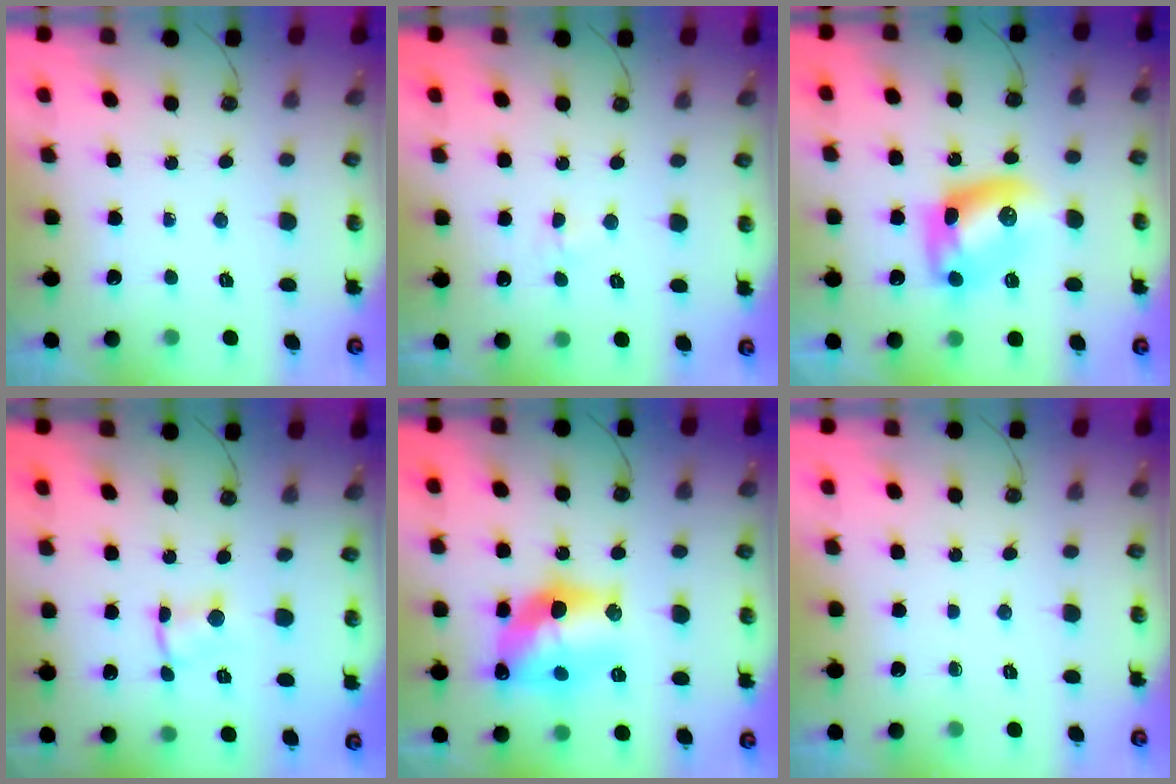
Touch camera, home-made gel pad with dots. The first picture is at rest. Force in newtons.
{"total": 3.9, "press": 2.2, "slide": 3.2}
{"total": 10.7, "press": 10.7, "slide": 0.4}
{"total": 1.4, "press": 1.3, "slide": 0.4}
{"total": 15.1, "press": 15.0, "slide": 1.6}
{"total": 0.0}